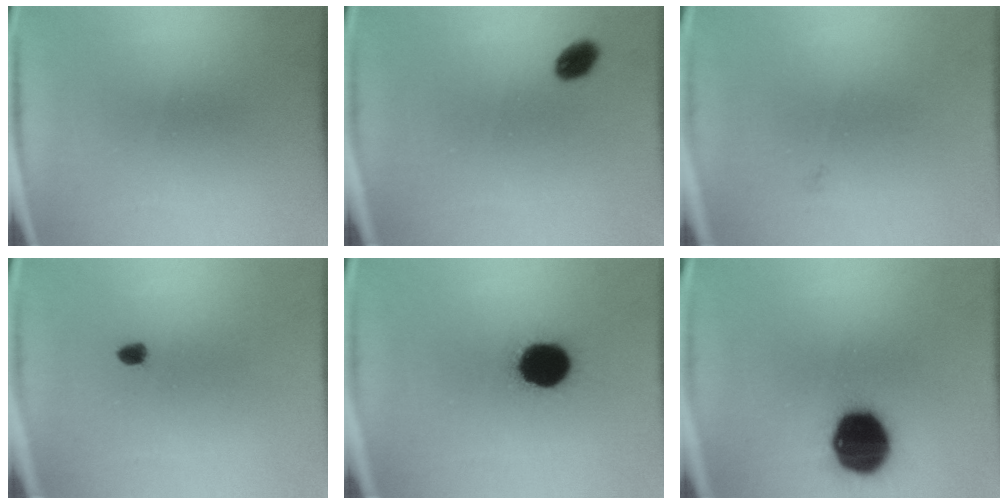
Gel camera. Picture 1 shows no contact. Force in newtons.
{"total": 3.6}
{"total": 0.7}
{"total": 1.5}
{"total": 14.9}
{"total": 17.5}